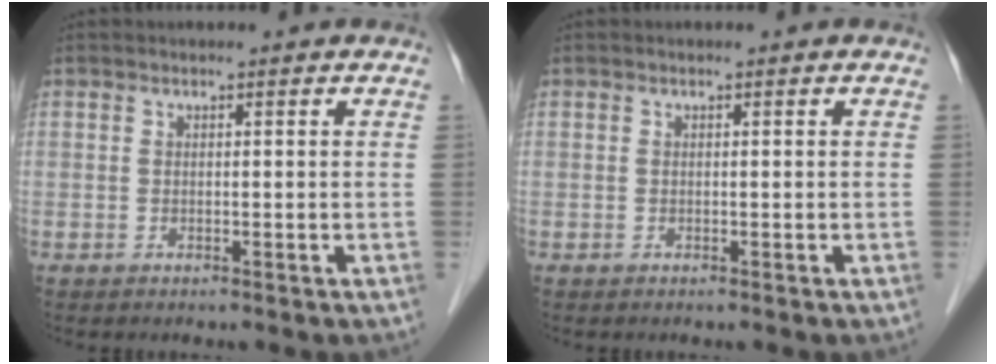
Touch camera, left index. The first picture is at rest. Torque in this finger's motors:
{"motor_torque": [0.00, 0.00, 0.00, 0.00]}